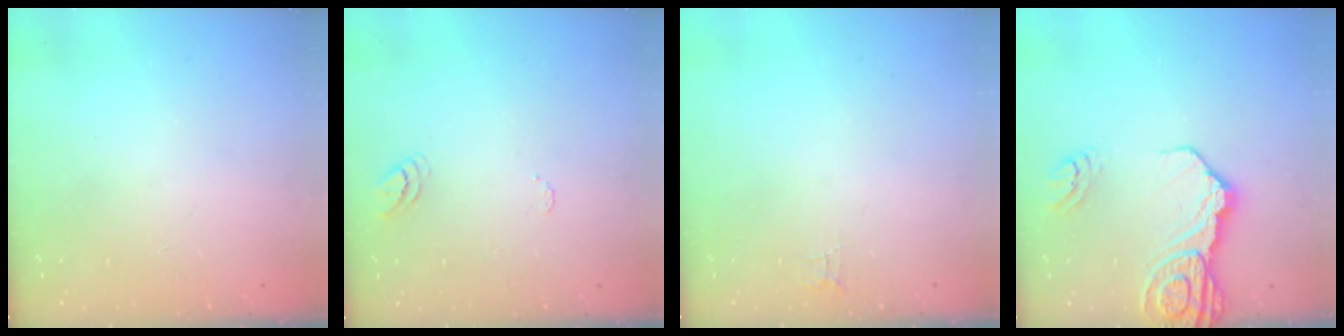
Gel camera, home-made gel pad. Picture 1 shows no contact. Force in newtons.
{"total": 5.1, "press": 5.1, "slide": 0.4}
{"total": 2.9, "press": 2.9, "slide": 0.2}
{"total": 16.1, "press": 16.0, "slide": 1.9}